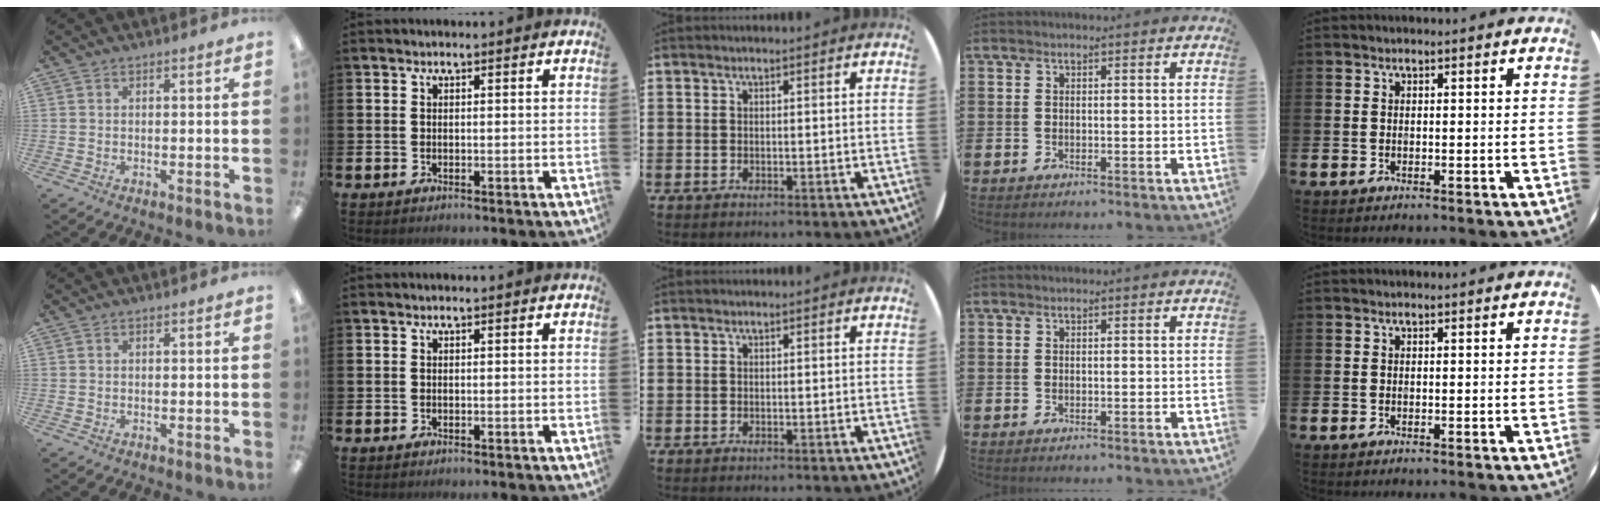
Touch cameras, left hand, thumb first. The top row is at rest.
{}